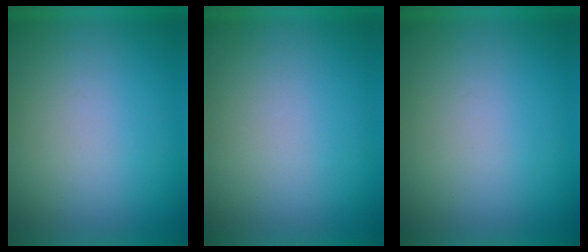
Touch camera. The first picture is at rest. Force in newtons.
{"total": 3.0}
{"total": 0.0}